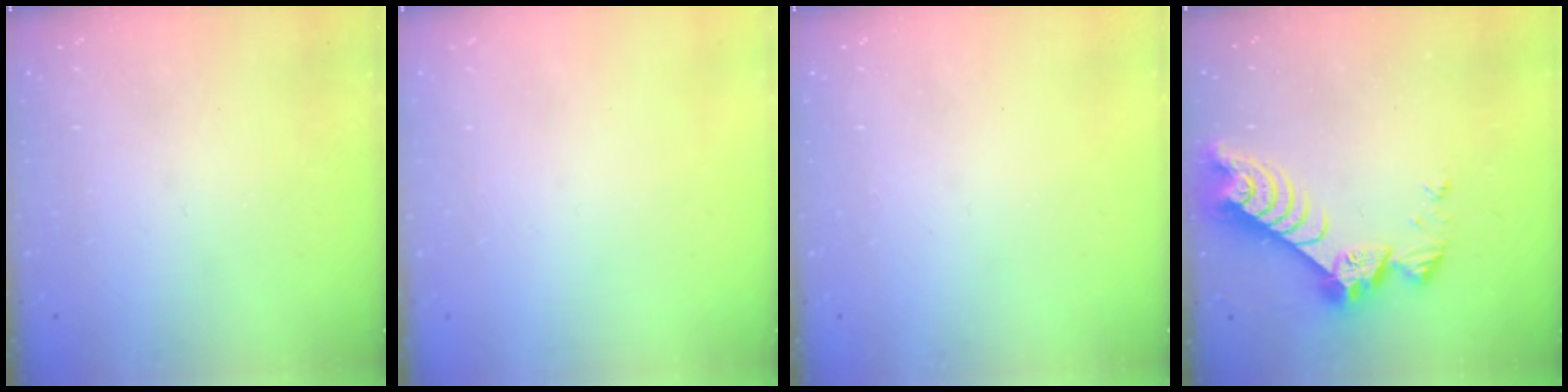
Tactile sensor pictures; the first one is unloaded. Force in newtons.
{"total": 0.0}
{"total": 0.0}
{"total": 9.4, "press": 9.4, "slide": 0.9}